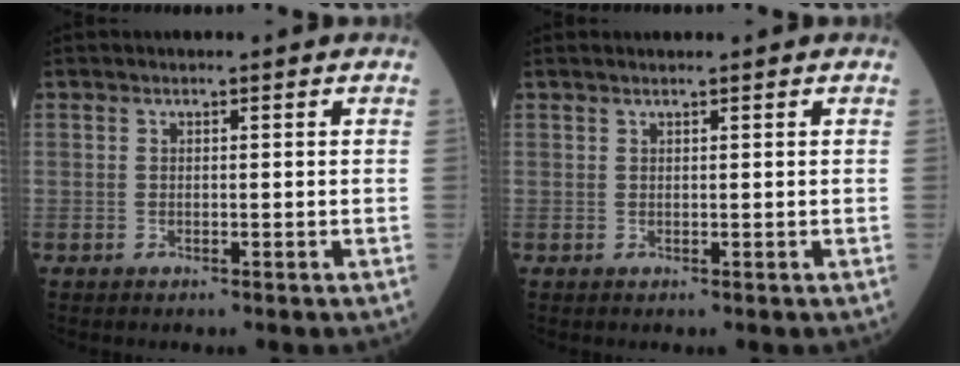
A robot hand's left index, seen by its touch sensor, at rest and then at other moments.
{"total": 0.9, "force": [0.8, -0.1, 0.4], "torque": [-0.009, 0.008, 0.018]}